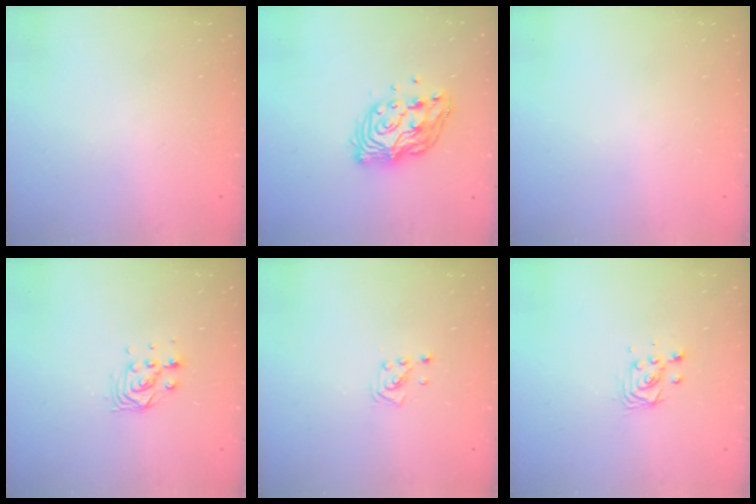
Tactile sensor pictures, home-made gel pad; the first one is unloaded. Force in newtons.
{"total": 13.8, "press": 13.7, "slide": 1.6}
{"total": 0.0}
{"total": 6.1, "press": 6.0, "slide": 0.4}
{"total": 1.9, "press": 1.9, "slide": 0.1}
{"total": 3.5, "press": 3.5, "slide": 0.2}